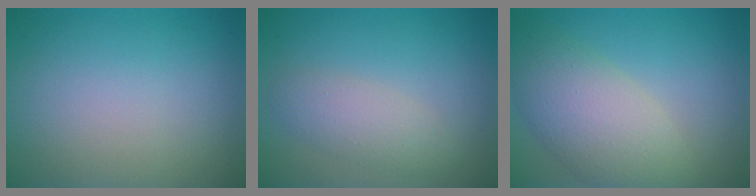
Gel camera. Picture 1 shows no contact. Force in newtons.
{"total": 2.6, "press": 2.6, "slide": 0.1}
{"total": 6.5, "press": 6.5, "slide": 0.3}